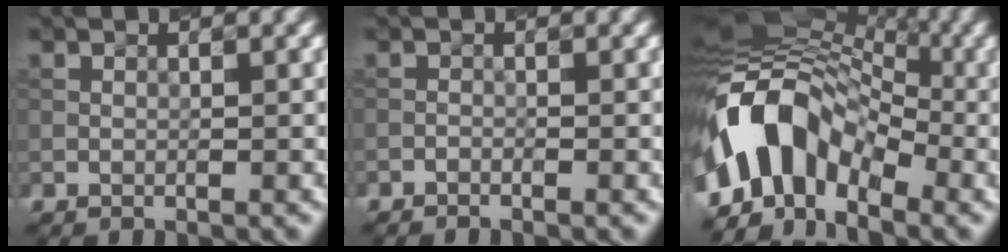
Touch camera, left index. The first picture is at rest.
{"total": 0.7, "force": [-0.7, 0.0, 0.1], "torque": [-0.004, -0.001, -0.015]}
{"total": 10.7, "force": [-4.0, 6.9, 7.1], "torque": [-0.119, 0.015, -0.079]}